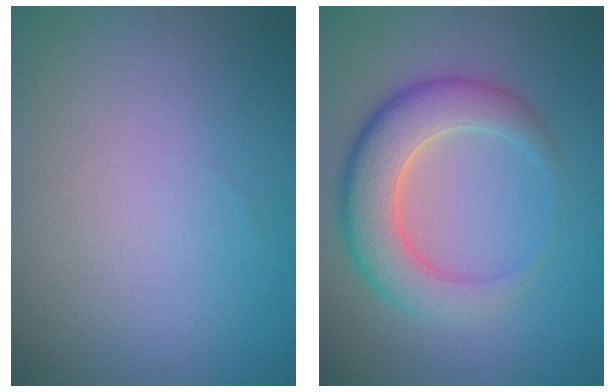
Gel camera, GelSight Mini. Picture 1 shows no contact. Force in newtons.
{"total": 6.3, "press": 6.2, "slide": 0.3}